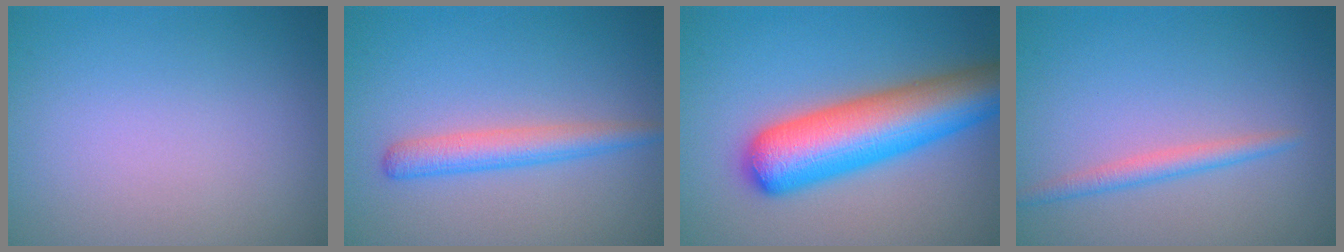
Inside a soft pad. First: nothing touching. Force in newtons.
{"total": 2.9, "press": 2.9, "slide": 0.1}
{"total": 9.2, "press": 9.2, "slide": 0.3}
{"total": 1.8, "press": 1.7, "slide": 0.1}